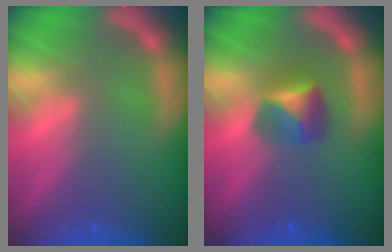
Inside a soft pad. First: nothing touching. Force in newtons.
{"total": 2.9}